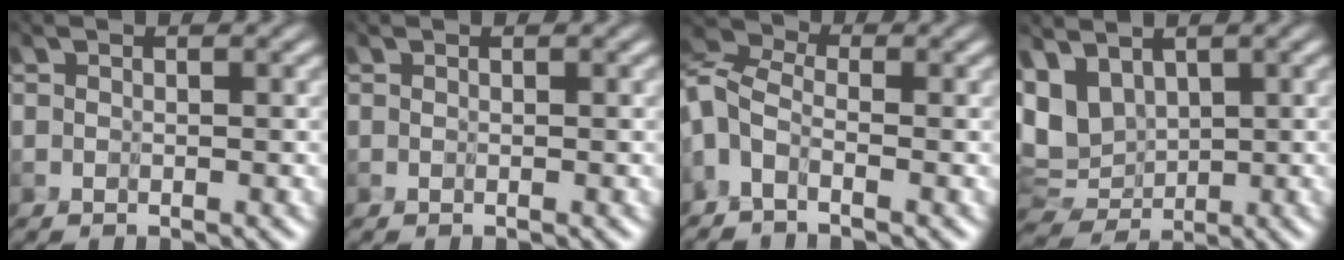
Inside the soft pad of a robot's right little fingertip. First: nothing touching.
{"total": 0.0}
{"total": 3.6, "force": [-2.7, 1.2, 2.0], "torque": [-0.053, 0.005, -0.067]}
{"total": 6.6, "force": [1.6, 4.5, 4.6], "torque": [-0.098, 0.000, 0.045]}